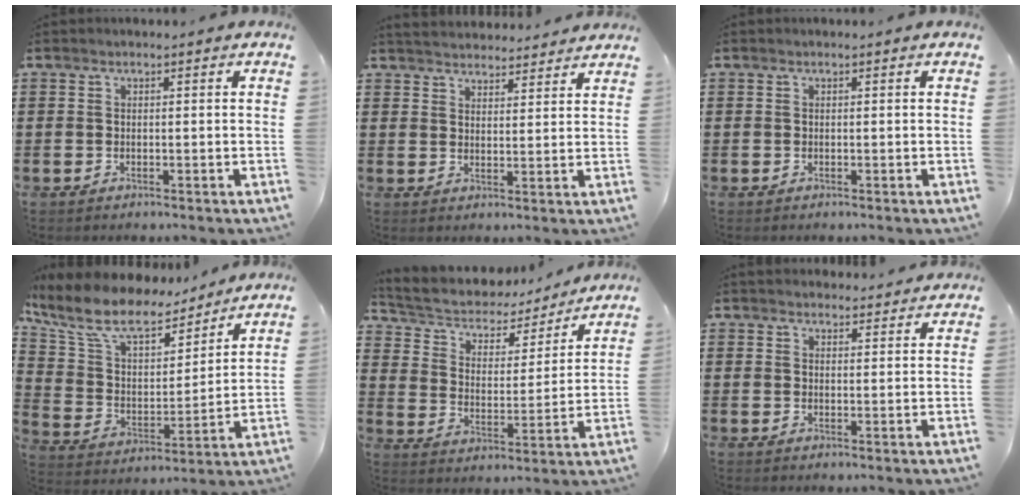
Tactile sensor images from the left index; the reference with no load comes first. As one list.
[{"total": 3.5, "force": [3.4, 0.3, -0.1], "torque": [-0.010, -0.015, 0.063]}, {"total": 0.0}, {"total": 11.0, "force": [8.8, 3.8, 5.4], "torque": [-0.145, -0.047, 0.153]}, {"total": 5.7, "force": [5.0, 2.3, 1.3], "torque": [-0.058, -0.032, 0.083]}, {"total": 2.5, "force": [2.5, 0.5, -0.1], "torque": [0.005, -0.009, 0.046]}]